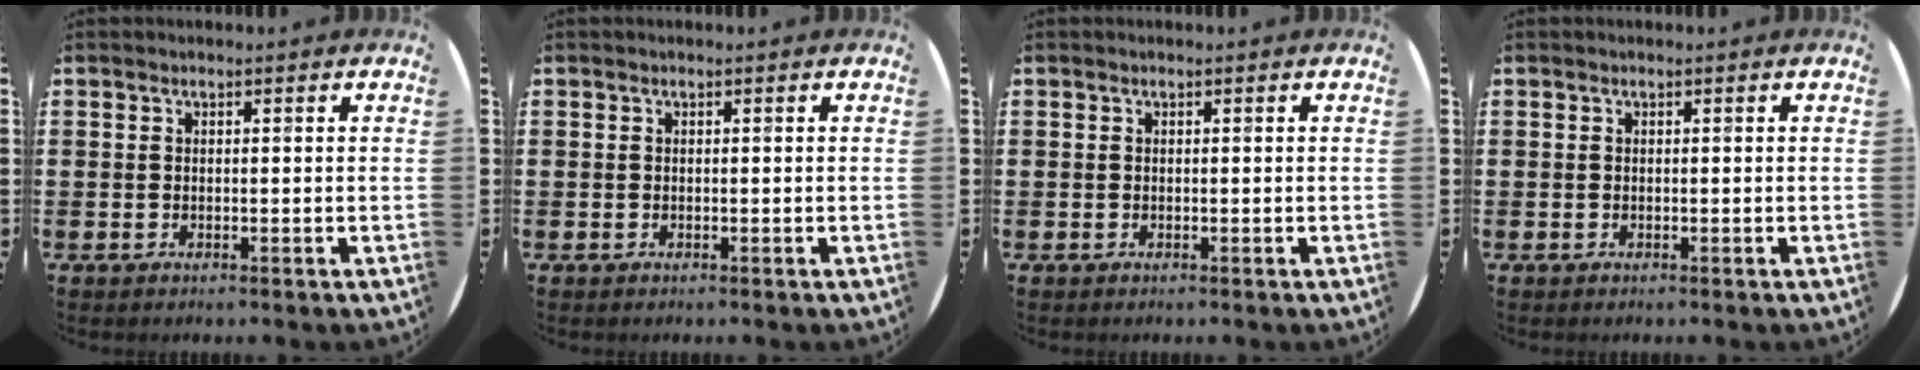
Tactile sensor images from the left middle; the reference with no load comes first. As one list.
[{"total": 0.0}, {"total": 0.0}, {"total": 0.0}]